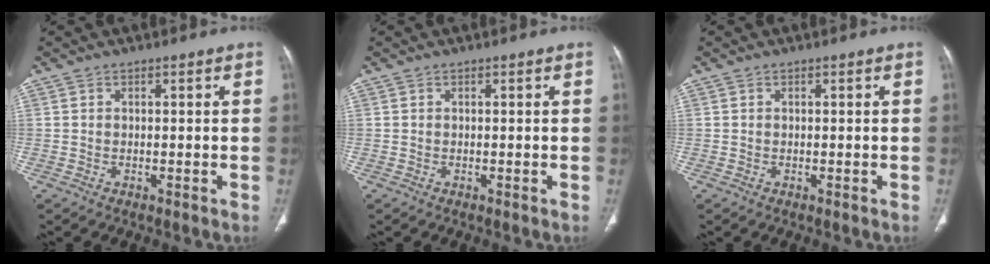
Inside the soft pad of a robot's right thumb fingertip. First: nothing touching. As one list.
[{"total": 0.0}, {"total": 0.0}]